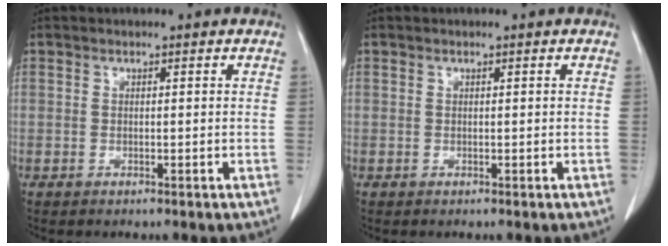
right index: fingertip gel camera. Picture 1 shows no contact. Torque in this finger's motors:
{"motor_torque": [-0.01, 0.06, 0.01, 0.01]}